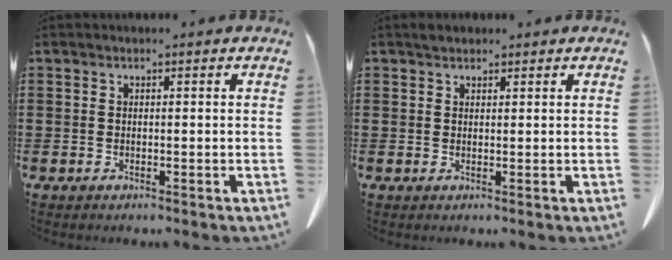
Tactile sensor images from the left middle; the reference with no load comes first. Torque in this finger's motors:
{"motor_torque": [0.37, 0.24, 0.03, 0.02]}